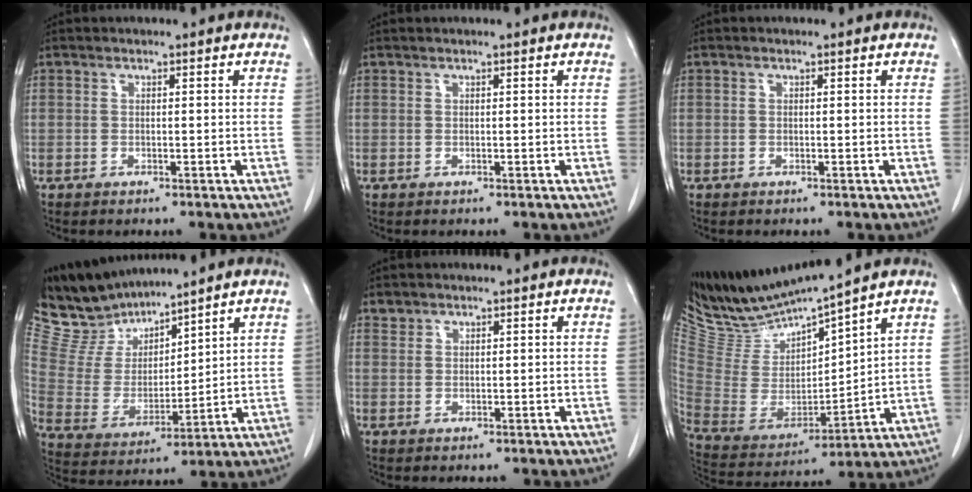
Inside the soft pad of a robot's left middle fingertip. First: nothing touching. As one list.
[{"total": 0.0}, {"total": 0.0}, {"total": 11.1, "force": [10.6, 2.5, 1.9], "torque": [-0.060, 0.009, 0.227]}, {"total": 1.0, "force": [0.8, 0.5, -0.1], "torque": [0.006, 0.004, 0.014]}, {"total": 12.4, "force": [12.0, -0.7, 3.1], "torque": [-0.071, -0.021, 0.253]}]